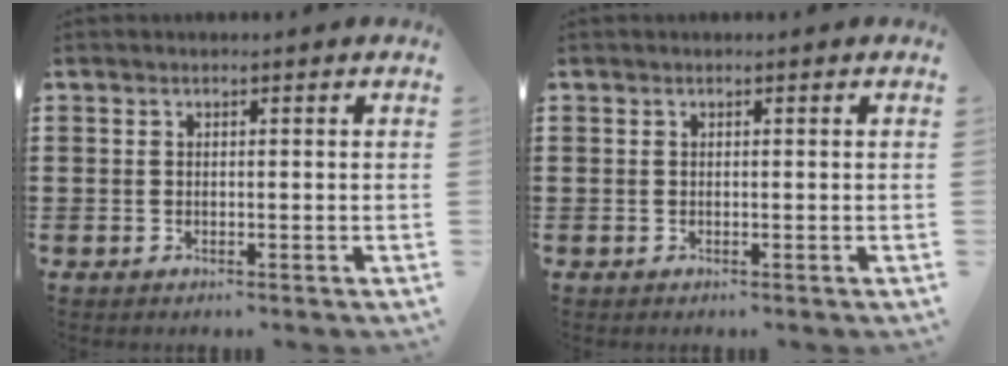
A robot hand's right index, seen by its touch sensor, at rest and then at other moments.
{"total": 0.0}